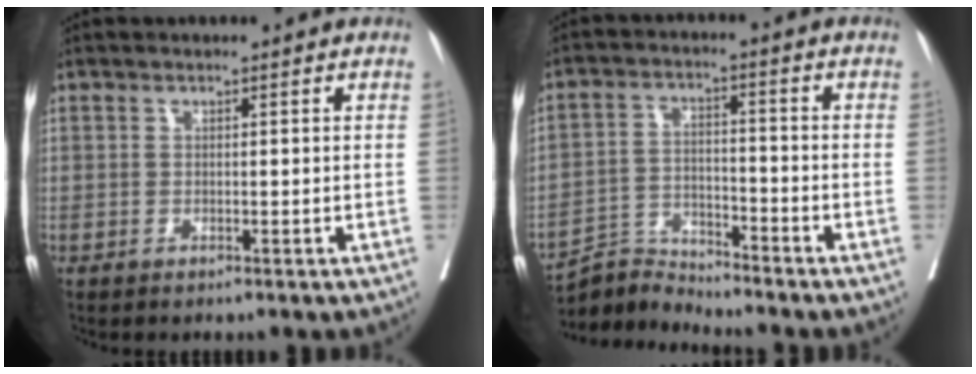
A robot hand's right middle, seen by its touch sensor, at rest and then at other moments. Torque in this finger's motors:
{"motor_torque": [-0.07, 0.11, -0.05, -0.02]}